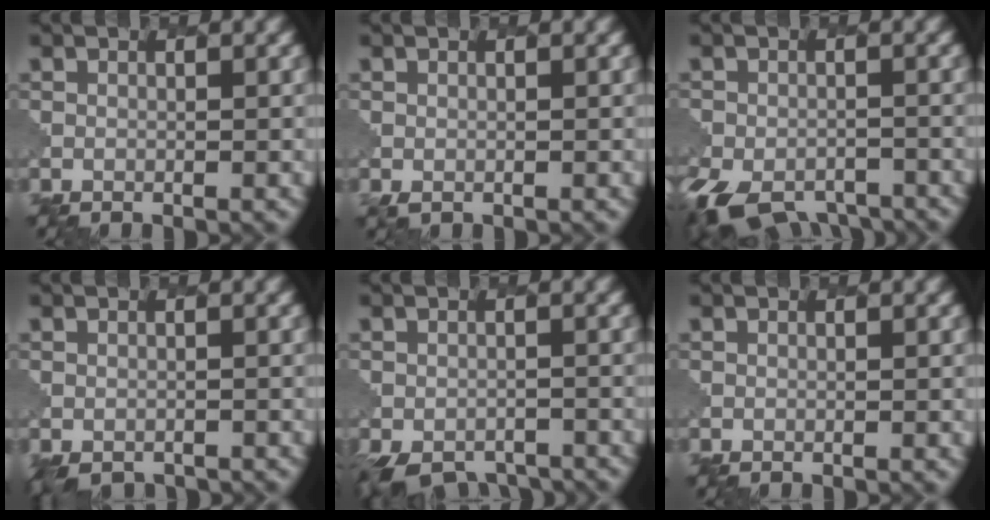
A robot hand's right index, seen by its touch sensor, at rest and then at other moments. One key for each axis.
{"total": 0.5, "fx": 0.0, "fy": 0.4, "fz": 0.3, "tx": -0.007, "ty": -0.006, "tz": -0.002}
{"total": 8.0, "fx": -6.0, "fy": 3.9, "fz": 3.5, "tx": -0.058, "ty": -0.030, "tz": -0.088}
{"total": 2.7, "fx": -2.3, "fy": 1.1, "fz": 0.9, "tx": -0.012, "ty": -0.017, "tz": -0.039}
{"total": 6.3, "fx": -5.1, "fy": 2.8, "fz": 2.4, "tx": -0.036, "ty": -0.029, "tz": -0.067}
{"total": 0.0}